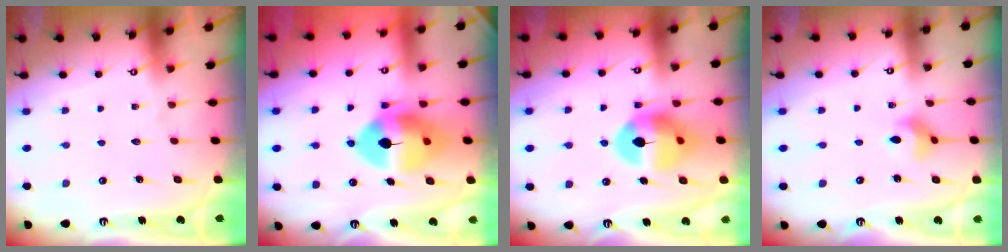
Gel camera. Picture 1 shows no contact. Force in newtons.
{"total": 13.1, "press": 12.9, "slide": 1.9}
{"total": 11.2, "press": 11.2, "slide": 0.9}
{"total": 5.9, "press": 5.8, "slide": 0.7}